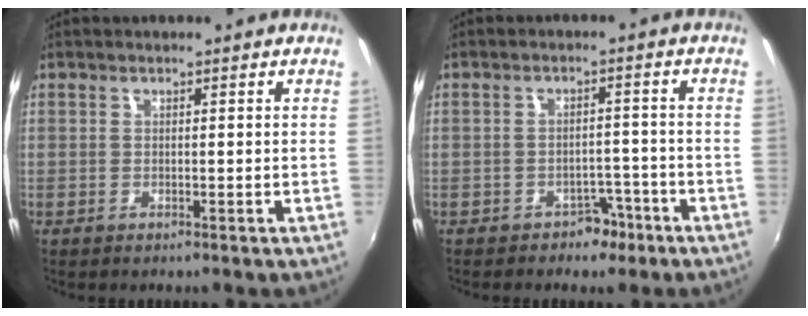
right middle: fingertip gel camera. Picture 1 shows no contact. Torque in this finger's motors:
{"motor_torque": [-0.26, -0.06, 0.00, 0.00]}